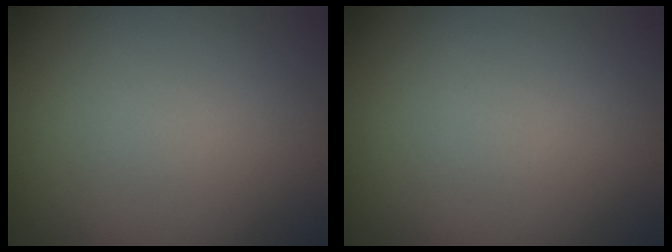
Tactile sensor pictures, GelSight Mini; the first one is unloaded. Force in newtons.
{"total": 0.0}